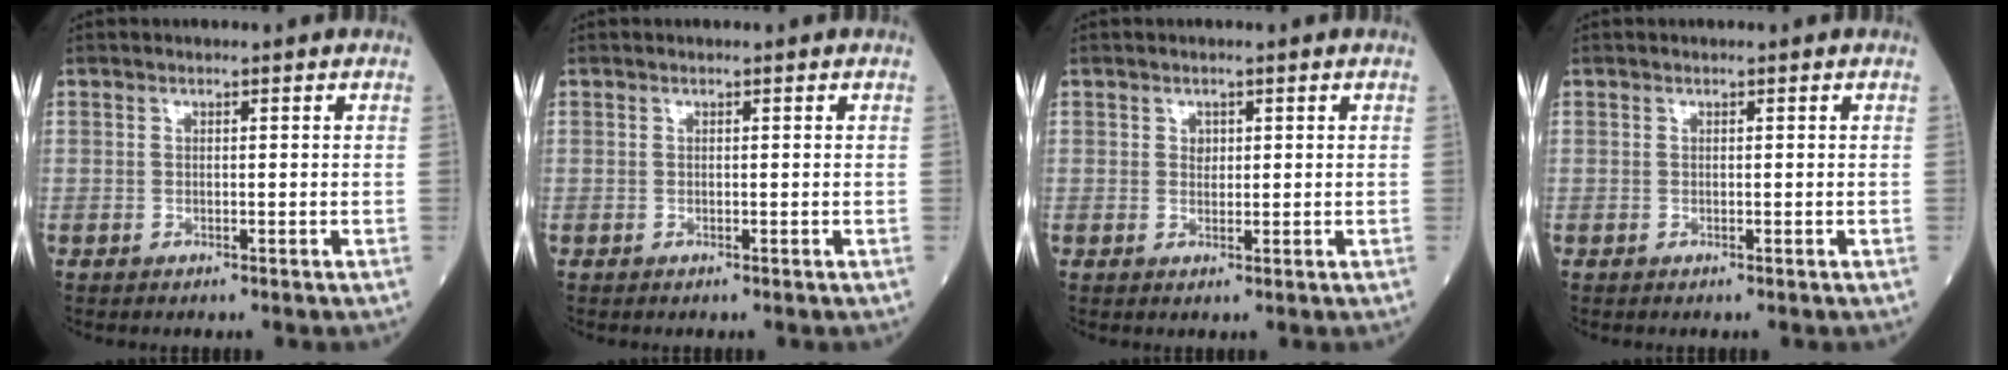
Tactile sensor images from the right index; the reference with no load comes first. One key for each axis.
{"total": 0.0}
{"total": 1.1, "fx": 0.4, "fy": 0.9, "fz": 0.5, "tx": -0.005, "ty": -0.001, "tz": 0.005}
{"total": 0.0}